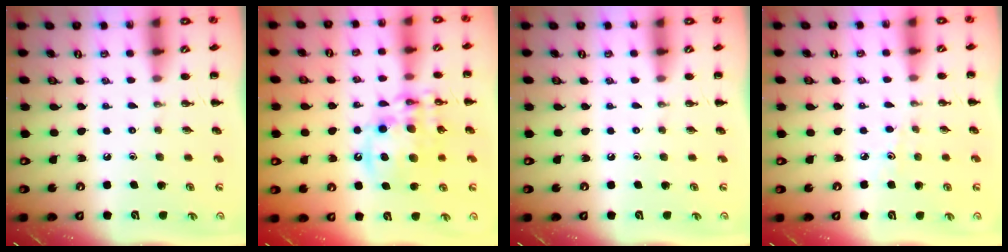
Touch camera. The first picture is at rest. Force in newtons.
{"total": 14.3, "press": 13.9, "slide": 3.0}
{"total": 0.0}
{"total": 2.8, "press": 2.6, "slide": 0.9}